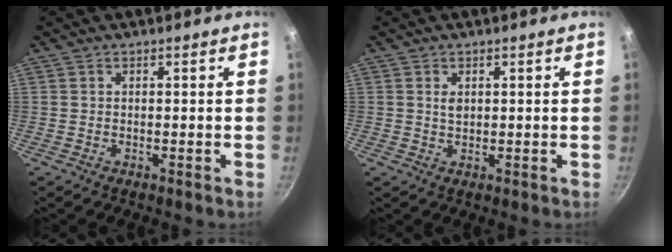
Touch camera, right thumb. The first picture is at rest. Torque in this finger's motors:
{"motor_torque": [0.29, 0.56, 0.24, 0.14, -0.01]}